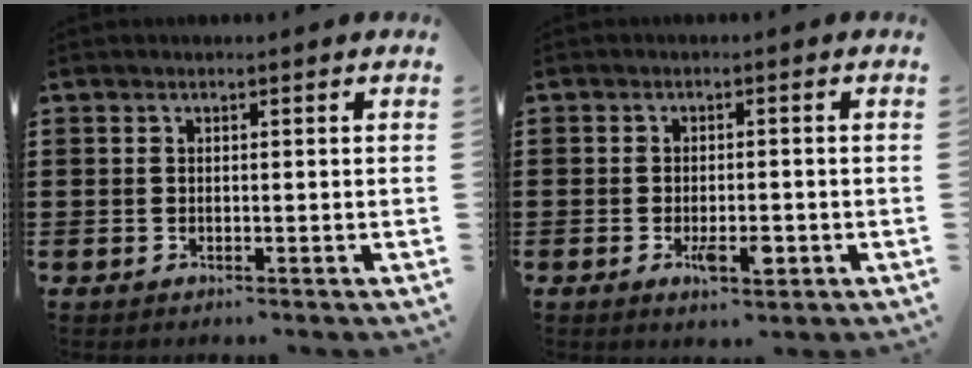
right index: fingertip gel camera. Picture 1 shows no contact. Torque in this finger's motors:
{"motor_torque": [1.35, 0.79, 0.59, 0.12]}